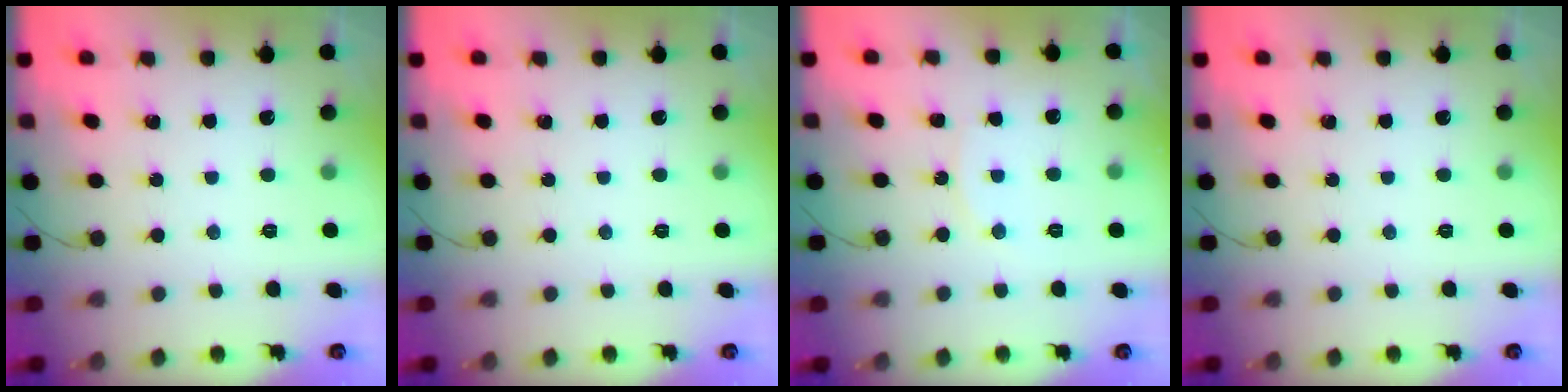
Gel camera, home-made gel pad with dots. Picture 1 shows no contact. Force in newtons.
{"total": 0.0}
{"total": 6.4, "press": 6.3, "slide": 0.6}
{"total": 0.0}